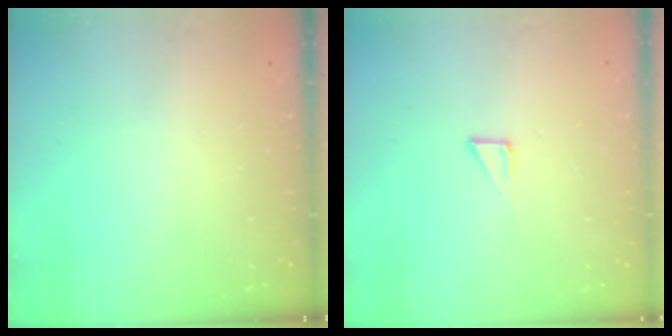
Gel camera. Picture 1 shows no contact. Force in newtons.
{"total": 4.1, "press": 4.1, "slide": 0.3}